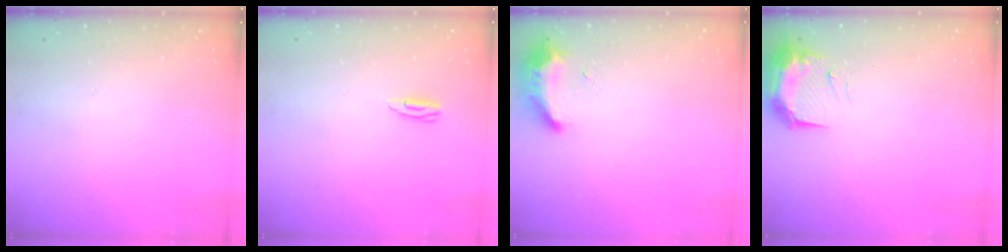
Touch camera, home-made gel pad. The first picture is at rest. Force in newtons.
{"total": 4.8, "press": 4.3, "slide": 2.0}
{"total": 9.7, "press": 8.8, "slide": 4.1}
{"total": 10.4, "press": 9.9, "slide": 3.0}